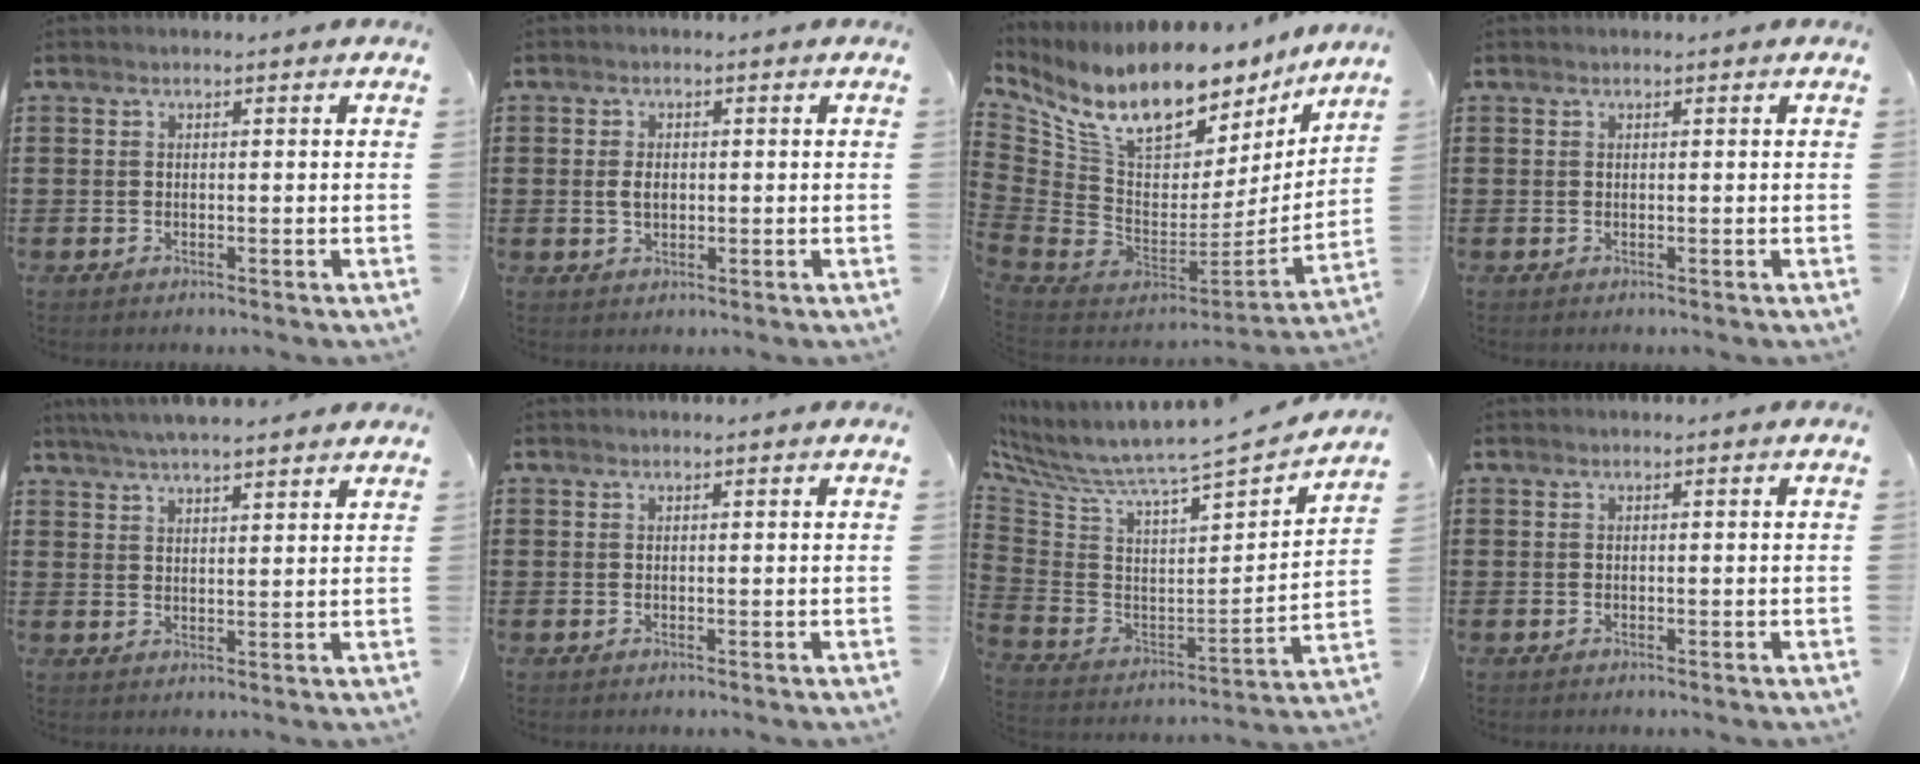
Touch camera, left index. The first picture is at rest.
{"total": 2.4, "force": [0.0, 1.5, 1.9], "torque": [-0.049, 0.001, -0.002]}
{"total": 13.8, "force": [10.4, 5.7, 7.1], "torque": [-0.173, -0.082, 0.181]}
{"total": 0.0}
{"total": 4.4, "force": [4.2, 0.0, 1.5], "torque": [-0.042, -0.011, 0.075]}
{"total": 0.0}
{"total": 4.8, "force": [4.3, -0.2, 2.0], "torque": [-0.065, -0.060, 0.058]}
{"total": 0.0}